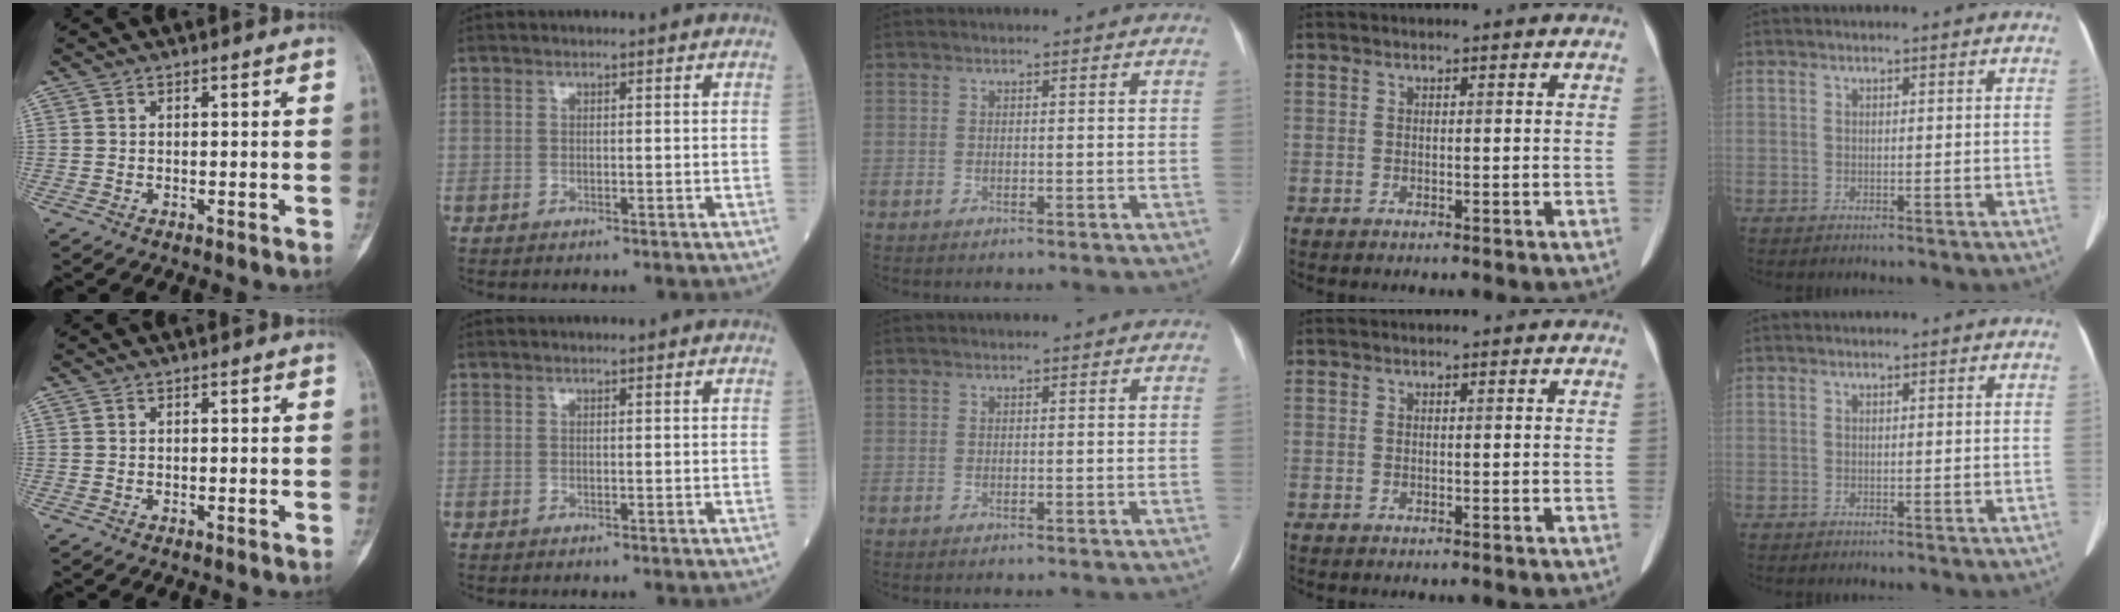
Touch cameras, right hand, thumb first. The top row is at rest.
{}